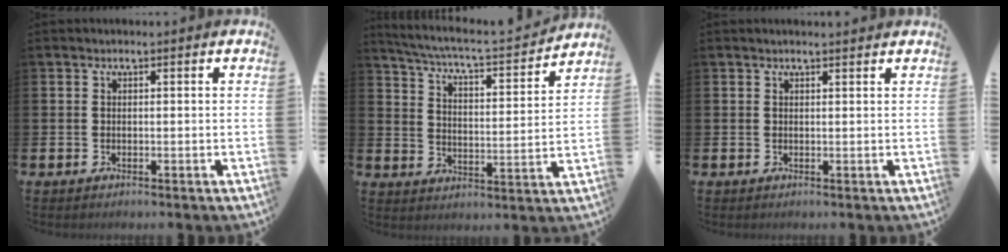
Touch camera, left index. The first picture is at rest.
{"total": 5.6, "force": [5.2, 0.4, 2.1], "torque": [-0.065, -0.044, 0.081]}
{"total": 0.9, "force": [0.8, 0.0, 0.3], "torque": [0.006, -0.004, 0.012]}